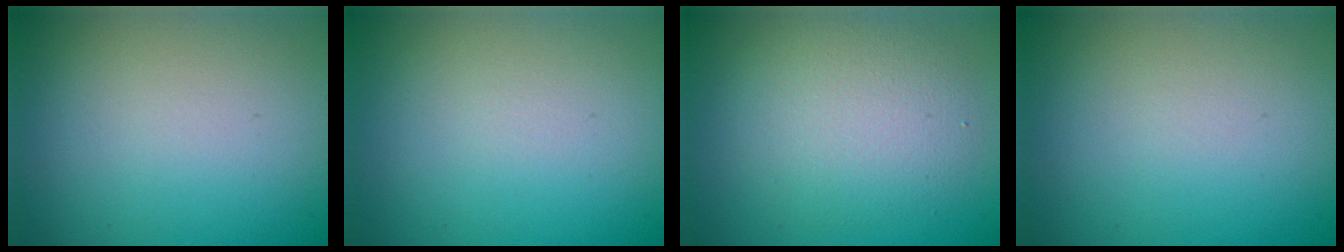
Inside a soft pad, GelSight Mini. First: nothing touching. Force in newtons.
{"total": 0.0}
{"total": 4.4, "press": 4.4, "slide": 0.3}
{"total": 0.0}